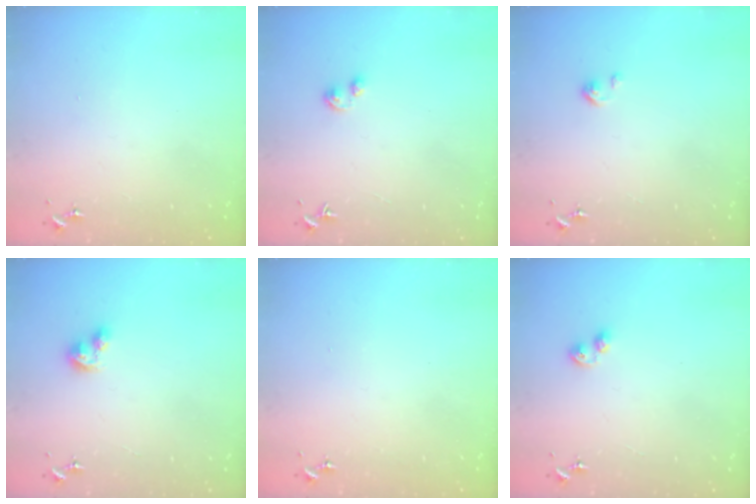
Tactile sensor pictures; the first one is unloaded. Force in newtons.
{"total": 2.8, "press": 2.7, "slide": 0.4}
{"total": 2.6, "press": 2.6, "slide": 0.4}
{"total": 4.8, "press": 4.7, "slide": 0.8}
{"total": 0.0}
{"total": 3.5, "press": 3.5, "slide": 0.4}